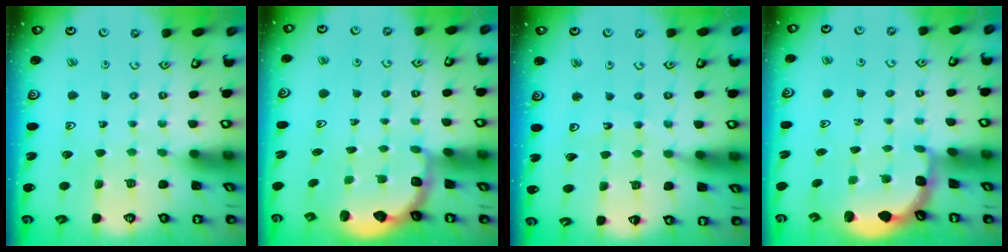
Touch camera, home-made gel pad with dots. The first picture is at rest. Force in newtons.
{"total": 2.8, "press": 2.2, "slide": 1.8}
{"total": 8.9, "press": 8.9, "slide": 1.0}
{"total": 2.4, "press": 1.8, "slide": 1.7}